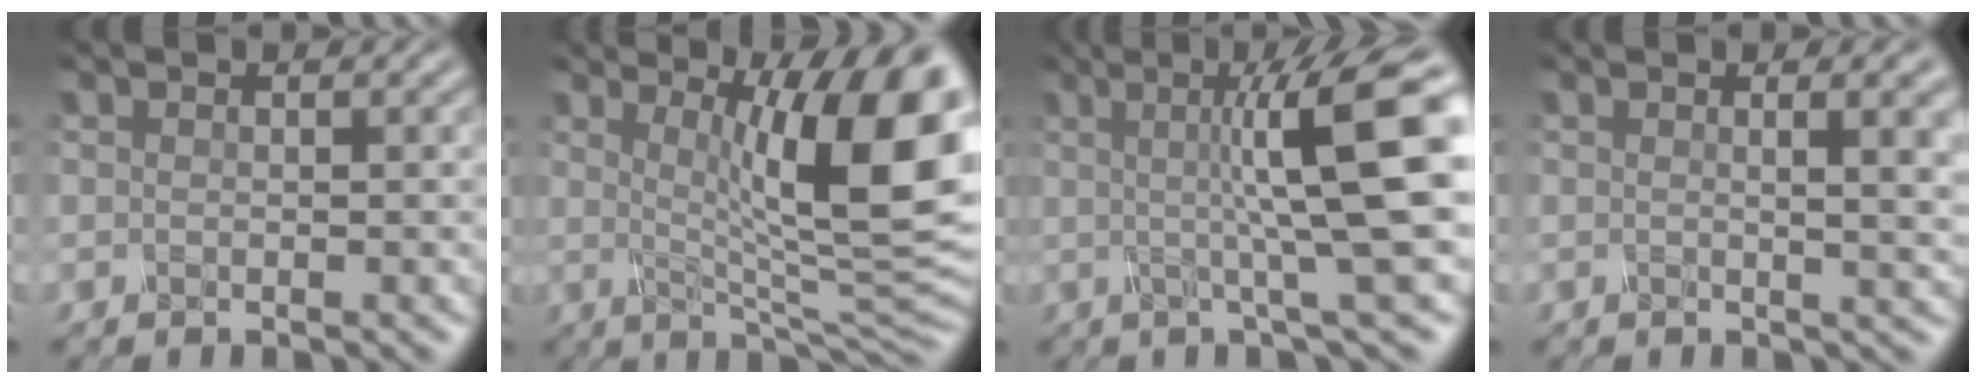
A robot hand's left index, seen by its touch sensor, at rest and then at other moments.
{"total": 13.6, "force": [2.9, 3.1, 12.9], "torque": [-0.157, -0.010, 0.047]}
{"total": 10.4, "force": [1.4, 1.8, 10.2], "torque": [-0.123, 0.011, 0.017]}
{"total": 5.6, "force": [1.2, 2.0, 5.1], "torque": [-0.035, 0.014, 0.006]}